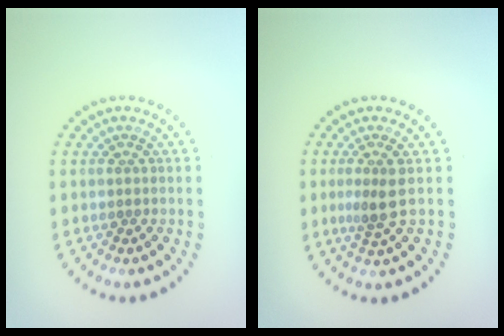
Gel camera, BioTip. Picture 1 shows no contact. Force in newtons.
{"total": 2.3, "press": 1.8, "slide": 1.5}